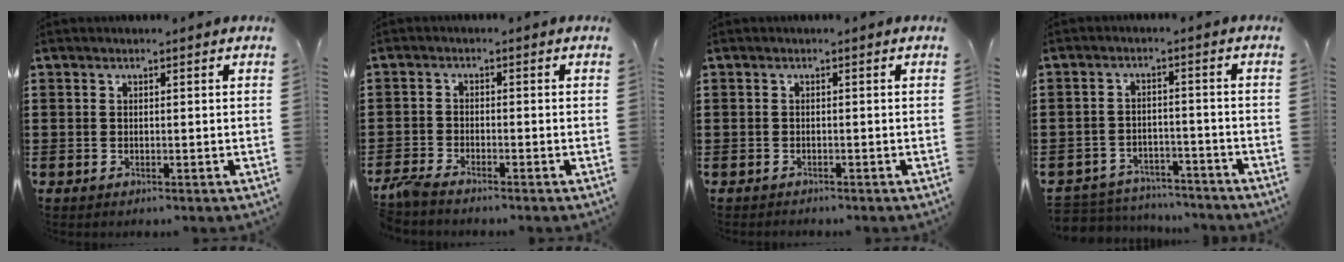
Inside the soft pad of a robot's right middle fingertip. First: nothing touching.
{"total": 2.5, "force": [-2.3, 0.2, 1.1], "torque": [-0.041, -0.004, -0.053]}
{"total": 0.6, "force": [-0.6, 0.2, -0.1], "torque": [0.002, 0.003, -0.014]}
{"total": 4.3, "force": [-4.3, 0.8, -0.1], "torque": [-0.011, 0.004, -0.094]}